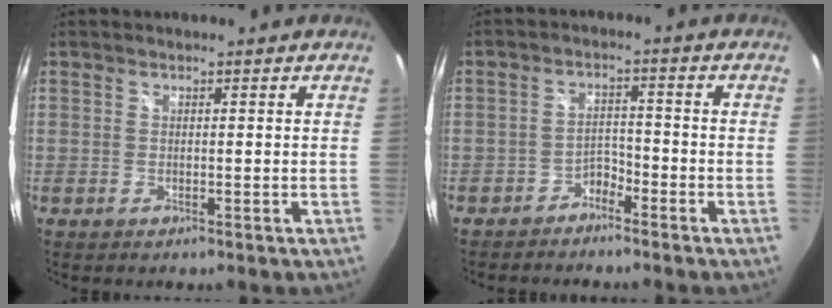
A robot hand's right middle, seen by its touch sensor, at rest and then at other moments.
{"total": 3.6, "force": [-3.1, 1.6, 0.6], "torque": [-0.015, 0.007, -0.051]}